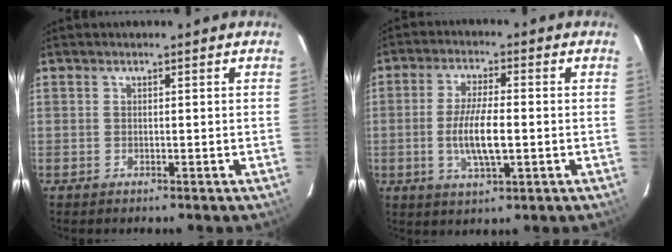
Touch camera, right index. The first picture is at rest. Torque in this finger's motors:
{"motor_torque": [1.67, -0.34, 0.75, 0.21]}